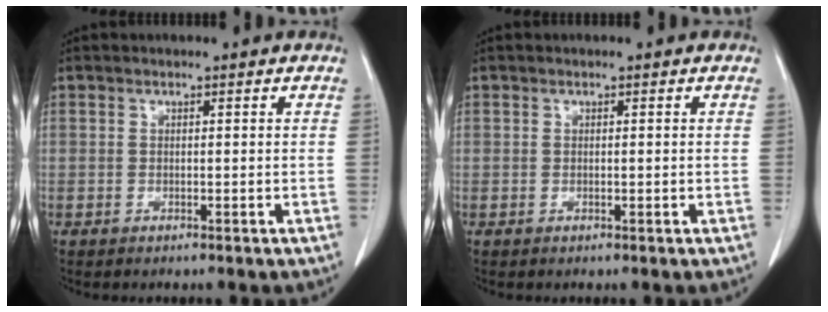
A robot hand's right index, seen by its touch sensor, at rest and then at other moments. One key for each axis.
{"total": 0.7, "fx": -0.1, "fy": 0.3, "fz": 0.6, "tx": -0.020, "ty": 0.001, "tz": 0.001}